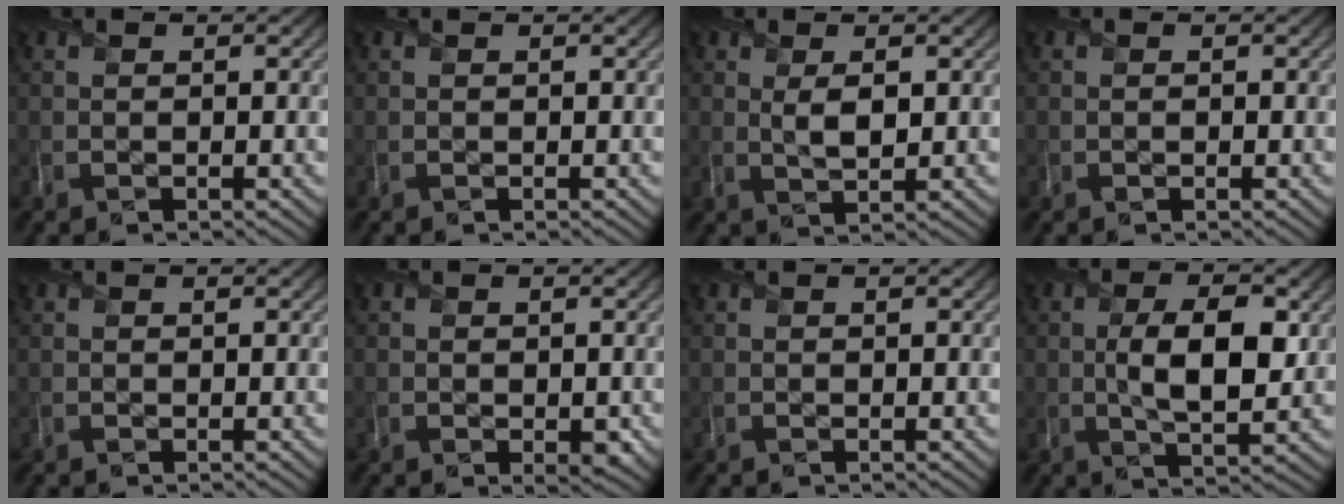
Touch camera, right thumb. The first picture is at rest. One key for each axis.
{"total": 0.0}
{"total": 2.8, "fx": 0.6, "fy": 1.4, "fz": 2.4, "tx": -0.051, "ty": -0.006, "tz": 0.012}
{"total": 0.5, "fx": -0.2, "fy": 0.5, "fz": 0.2, "tx": -0.001, "ty": -0.003, "tz": -0.004}
{"total": 0.0}
{"total": 1.7, "fx": -0.3, "fy": 1.3, "fz": 1.0, "tx": -0.018, "ty": -0.013, "tz": -0.005}
{"total": 0.0}
{"total": 7.6, "fx": 0.3, "fy": 3.3, "fz": 6.8, "tx": -0.123, "ty": -0.005, "tz": 0.005}